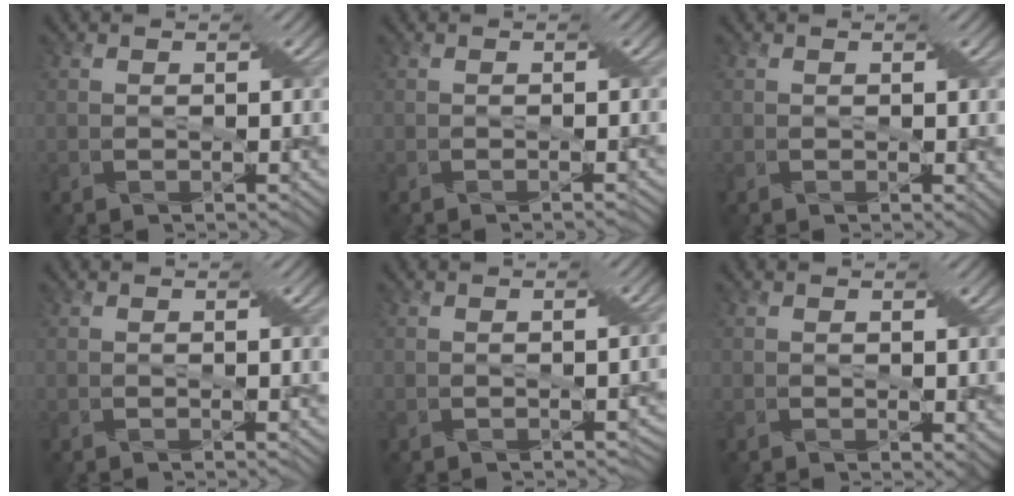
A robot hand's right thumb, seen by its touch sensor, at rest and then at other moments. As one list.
[{"total": 0.5, "force": [-0.3, -0.4, 0.0], "torque": [0.004, 0.000, -0.003]}, {"total": 0.7, "force": [0.2, 0.5, 0.4], "torque": [0.000, -0.002, 0.002]}, {"total": 0.5, "force": [0.1, -0.1, 0.5], "torque": [-0.009, -0.002, 0.002]}, {"total": 1.6, "force": [-0.5, 1.1, 1.1], "torque": [-0.004, -0.009, -0.005]}, {"total": 1.3, "force": [0.4, 0.9, 0.9], "torque": [-0.008, -0.006, 0.008]}]